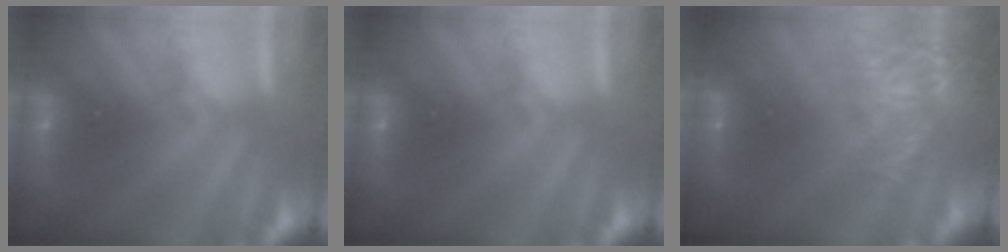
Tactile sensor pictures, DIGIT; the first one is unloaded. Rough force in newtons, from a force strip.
{"total": 0.0}
{"total": 7.2}